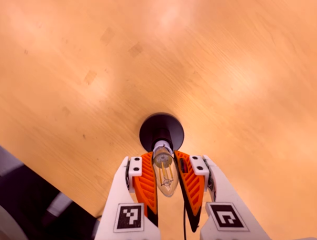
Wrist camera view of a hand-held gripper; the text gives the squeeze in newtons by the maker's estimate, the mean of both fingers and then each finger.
{"total": 23.3, "left": 23.5, "right": 23.1}